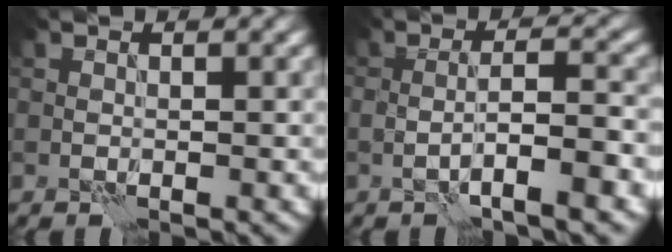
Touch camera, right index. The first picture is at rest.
{"total": 4.7, "force": [-1.5, 0.8, 4.4], "torque": [-0.070, 0.009, -0.029]}